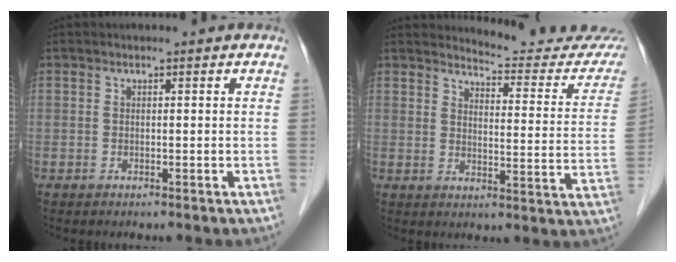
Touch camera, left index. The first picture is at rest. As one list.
[{"total": 15.4, "force": [15.2, 1.0, 2.2], "torque": [-0.010, -0.102, 0.157]}]